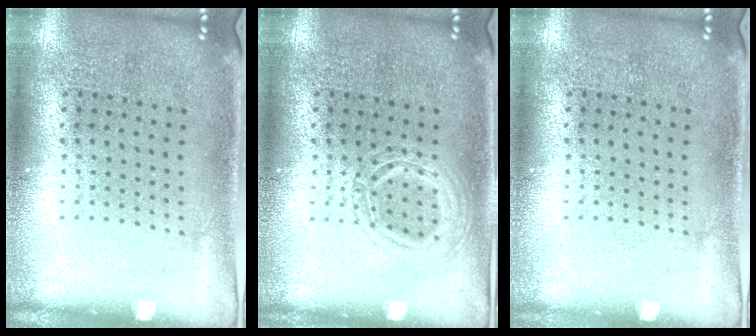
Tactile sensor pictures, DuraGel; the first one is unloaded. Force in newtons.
{"total": 2.0, "press": 2.0, "slide": 0.3}
{"total": 0.0}